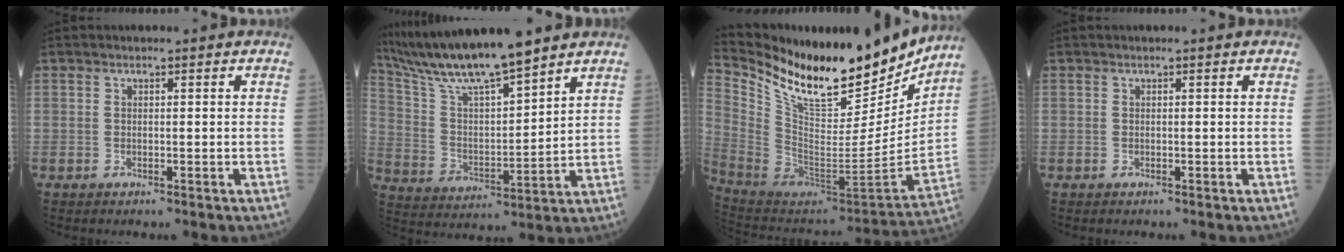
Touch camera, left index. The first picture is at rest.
{"total": 14.6, "force": [12.5, 0.3, 7.5], "torque": [-0.152, 0.004, 0.238]}
{"total": 24.4, "force": [19.9, 6.5, 12.5], "torque": [-0.224, -0.041, 0.329]}
{"total": 0.0}